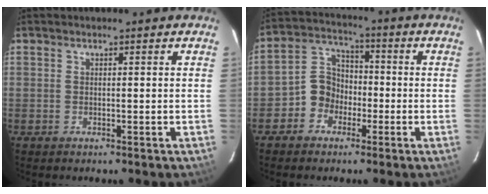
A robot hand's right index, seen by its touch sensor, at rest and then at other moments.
{"total": 7.1, "force": [-3.2, 6.1, 1.7], "torque": [-0.032, 0.033, -0.061]}